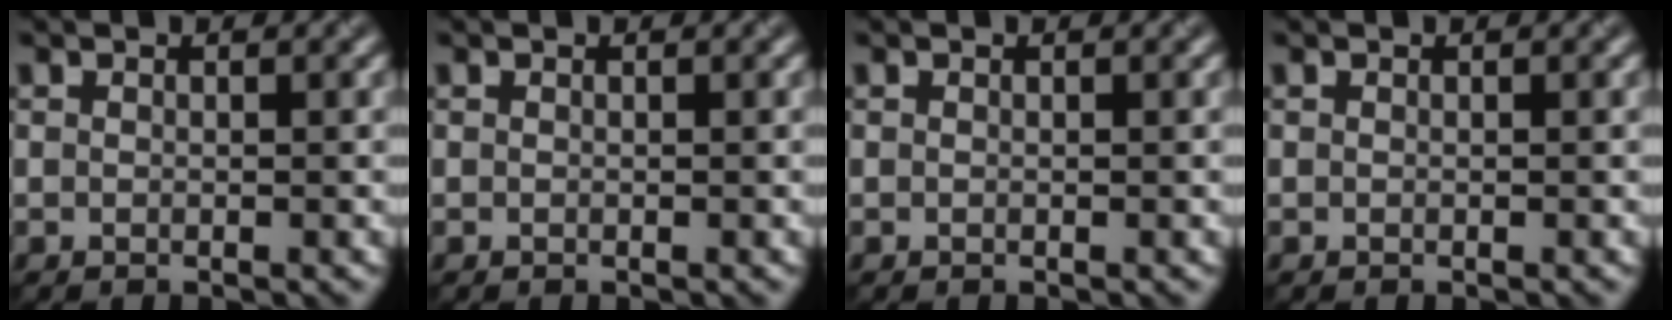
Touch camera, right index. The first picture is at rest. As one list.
[{"total": 0.0}, {"total": 0.0}, {"total": 0.0}]